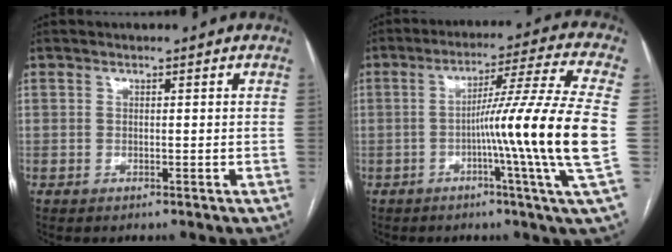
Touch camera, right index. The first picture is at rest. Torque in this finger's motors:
{"motor_torque": [1.80, -0.34, 0.86, 0.21]}